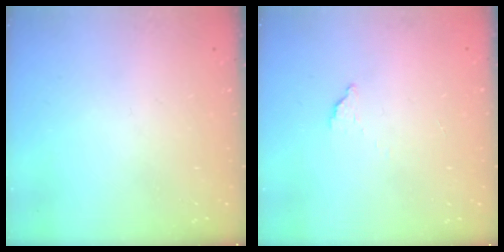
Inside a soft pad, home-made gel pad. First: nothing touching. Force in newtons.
{"total": 2.6, "press": 2.6, "slide": 0.3}